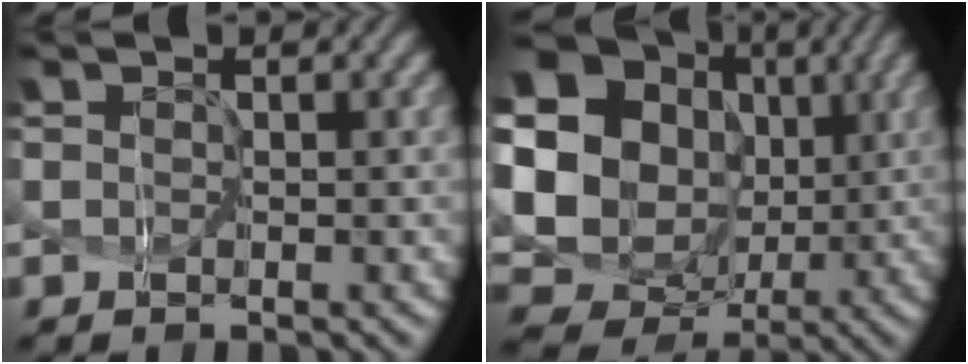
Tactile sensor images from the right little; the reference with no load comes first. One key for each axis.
{"total": 20.1, "fx": 3.3, "fy": 18.1, "fz": 8.1, "tx": -0.221, "ty": 0.018, "tz": 0.040}